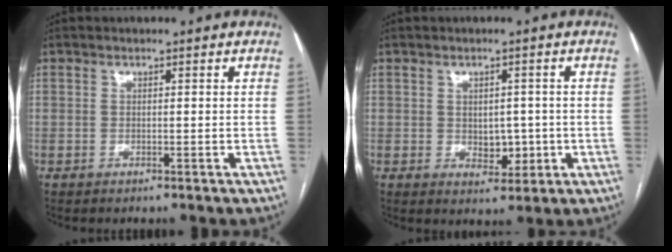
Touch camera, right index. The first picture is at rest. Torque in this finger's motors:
{"motor_torque": [0.07, -0.03, 0.12, 0.02]}